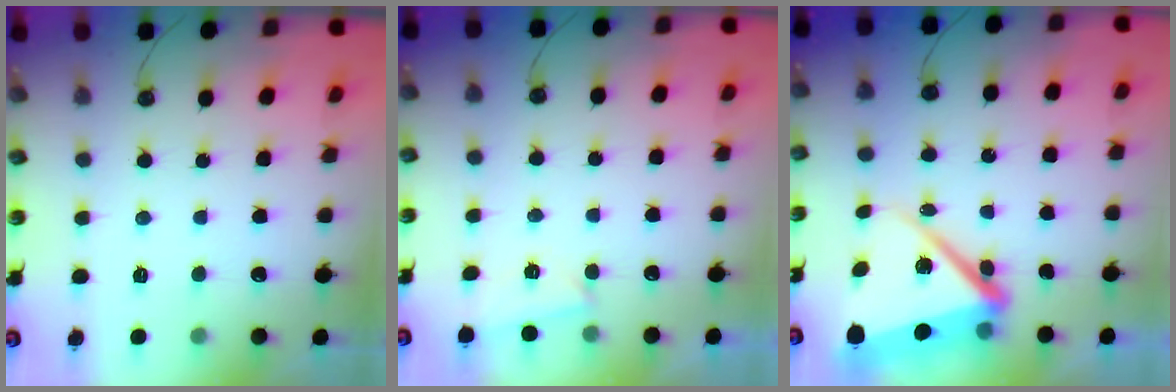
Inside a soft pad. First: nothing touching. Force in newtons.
{"total": 1.6, "press": 1.6, "slide": 0.3}
{"total": 13.6, "press": 13.5, "slide": 1.7}